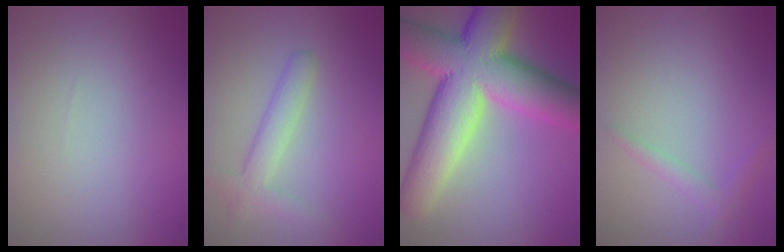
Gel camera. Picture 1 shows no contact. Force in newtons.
{"total": 2.8, "press": 2.8, "slide": 0.1}
{"total": 14.6, "press": 14.5, "slide": 0.6}
{"total": 1.4, "press": 1.4, "slide": 0.1}